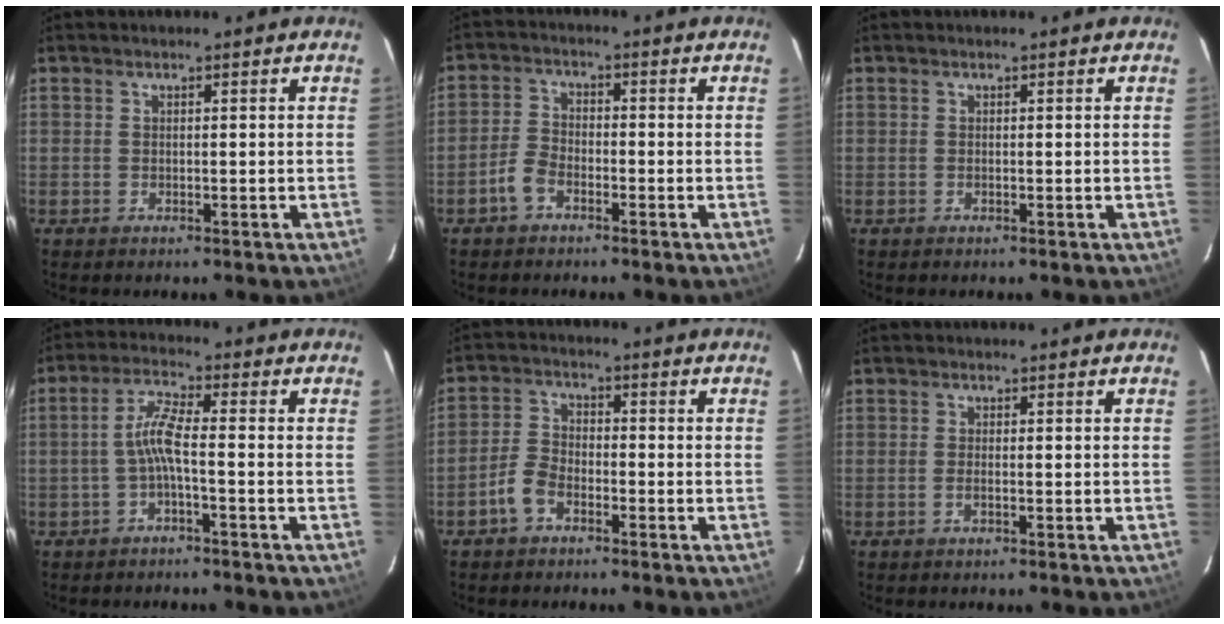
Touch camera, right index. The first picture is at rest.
{"total": 3.8, "force": [-2.4, 2.1, 2.0], "torque": [-0.050, 0.012, -0.049]}
{"total": 0.0}
{"total": 4.6, "force": [-1.6, 0.2, 4.3], "torque": [-0.098, 0.011, -0.032]}
{"total": 4.4, "force": [-2.8, 2.4, 2.4], "torque": [-0.057, 0.013, -0.057]}
{"total": 1.0, "force": [-0.4, 0.0, 0.9], "torque": [-0.019, 0.001, -0.008]}